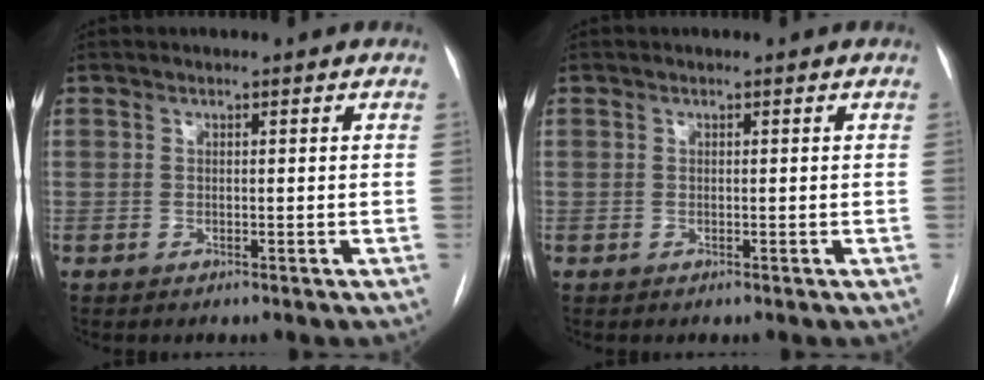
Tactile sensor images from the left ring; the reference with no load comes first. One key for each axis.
{"total": 0.0}